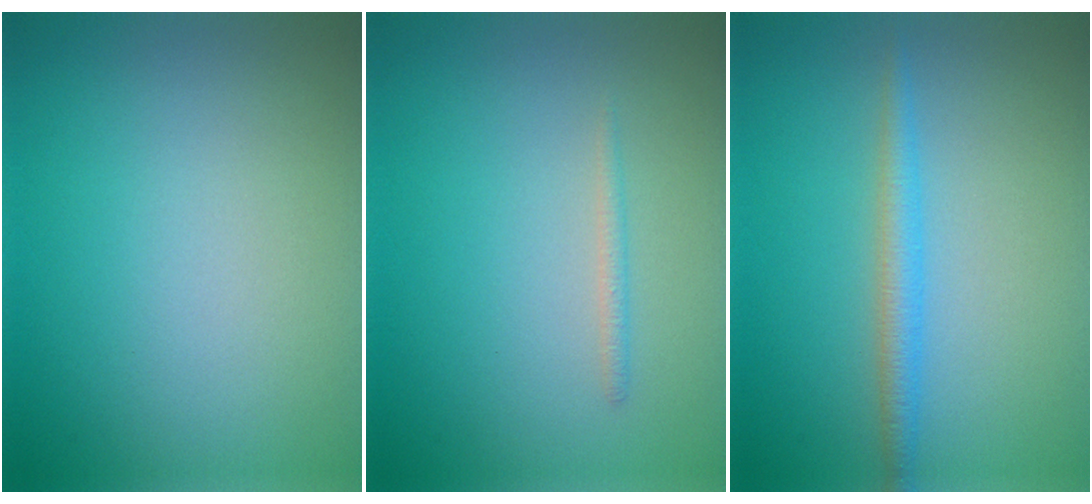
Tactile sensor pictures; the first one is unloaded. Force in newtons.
{"total": 0.8, "press": 0.8, "slide": 0.0}
{"total": 2.2, "press": 2.2, "slide": 0.1}